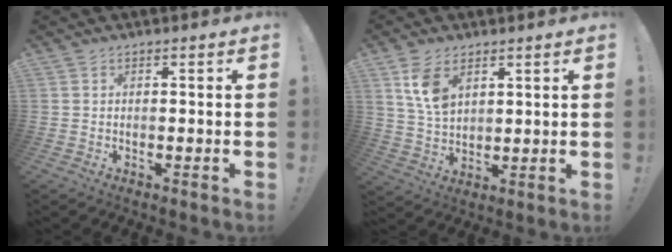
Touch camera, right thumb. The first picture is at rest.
{"total": 9.0, "force": [4.7, 5.6, 5.2], "torque": [-0.087, -0.014, 0.092]}